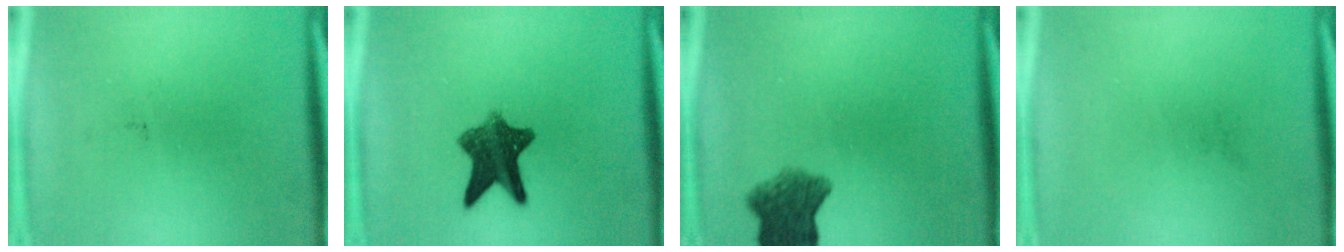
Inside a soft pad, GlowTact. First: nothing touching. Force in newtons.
{"total": 9.2}
{"total": 6.7}
{"total": 0.0}